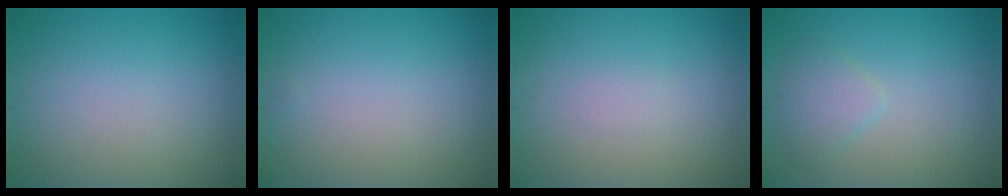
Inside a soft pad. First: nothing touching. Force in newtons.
{"total": 0.0}
{"total": 0.6, "press": 0.6, "slide": 0.0}
{"total": 2.0, "press": 2.0, "slide": 0.2}